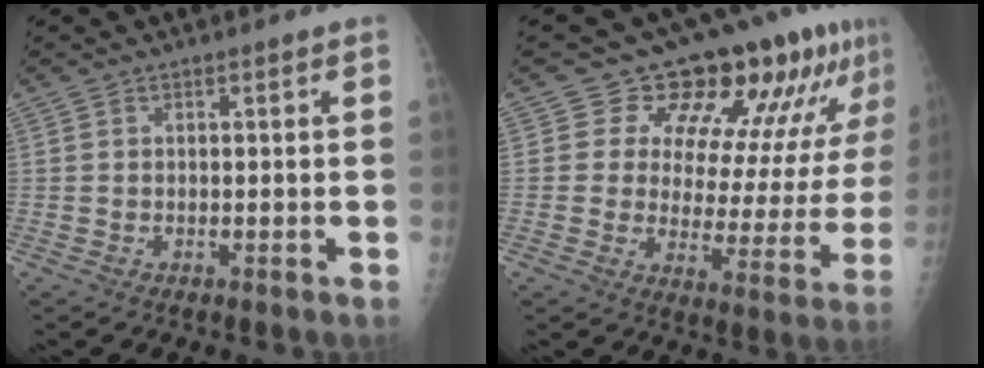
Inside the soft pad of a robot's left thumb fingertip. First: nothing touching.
{"total": 17.2, "force": [11.6, 8.4, 9.4], "torque": [-0.063, -0.059, 0.138]}